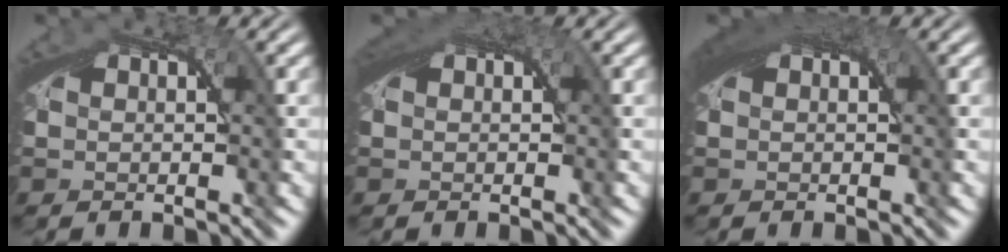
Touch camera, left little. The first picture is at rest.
{"total": 1.9, "force": [1.0, 0.9, 1.4], "torque": [-0.022, 0.009, 0.012]}
{"total": 3.1, "force": [1.4, 1.1, 2.6], "torque": [-0.041, 0.010, 0.019]}